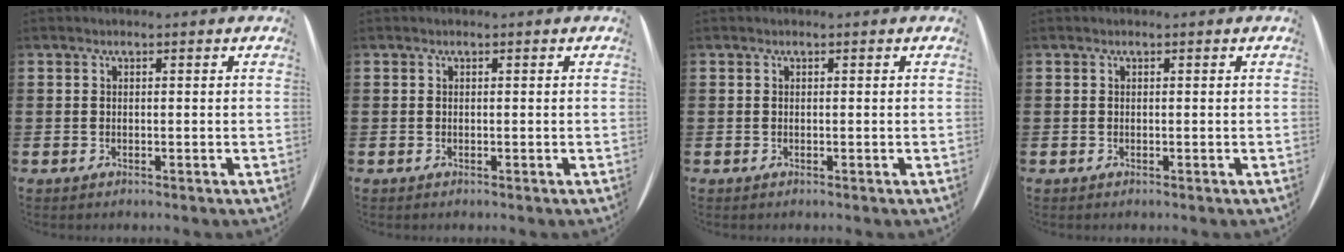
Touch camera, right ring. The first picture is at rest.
{"total": 0.0}
{"total": 0.0}
{"total": 0.0}